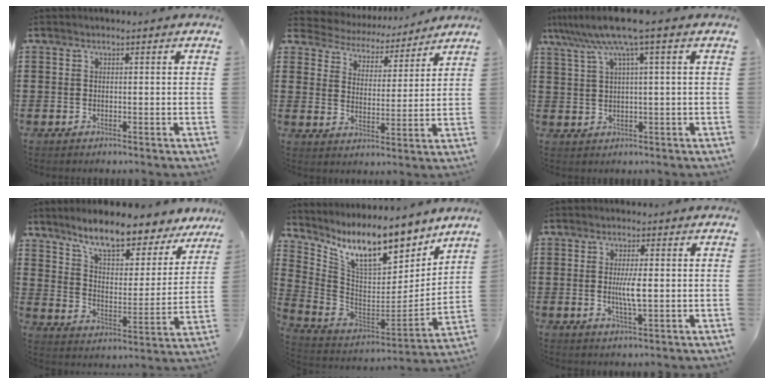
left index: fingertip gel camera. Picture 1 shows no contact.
{"total": 4.5, "force": [4.4, 0.8, -0.4], "torque": [-0.025, -0.036, 0.071]}
{"total": 7.5, "force": [3.7, -0.4, 6.6], "torque": [-0.142, -0.015, 0.061]}
{"total": 9.2, "force": [8.1, 1.4, 4.3], "torque": [-0.101, -0.052, 0.136]}
{"total": 12.7, "force": [8.9, 3.9, 8.2], "torque": [-0.175, -0.053, 0.154]}
{"total": 4.1, "force": [0.0, 0.7, 4.0], "torque": [-0.081, -0.004, -0.005]}